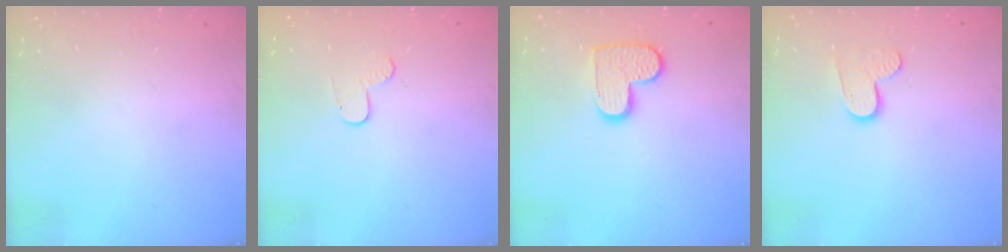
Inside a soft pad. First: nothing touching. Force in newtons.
{"total": 5.7, "press": 5.7, "slide": 0.5}
{"total": 10.4, "press": 10.4, "slide": 0.6}
{"total": 7.8, "press": 7.7, "slide": 0.6}